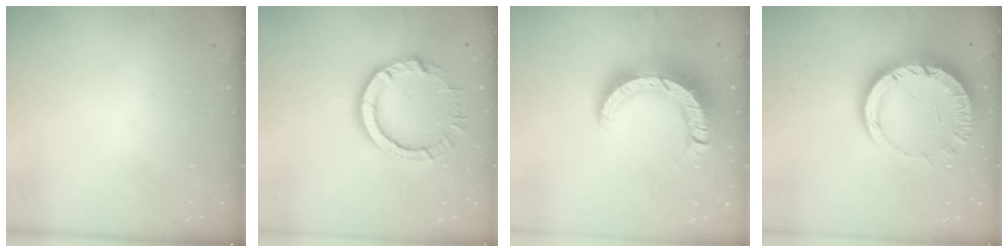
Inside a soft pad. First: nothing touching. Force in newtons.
{"total": 9.8, "press": 9.8, "slide": 0.4}
{"total": 14.4, "press": 14.3, "slide": 1.7}
{"total": 15.0, "press": 15.0, "slide": 1.4}